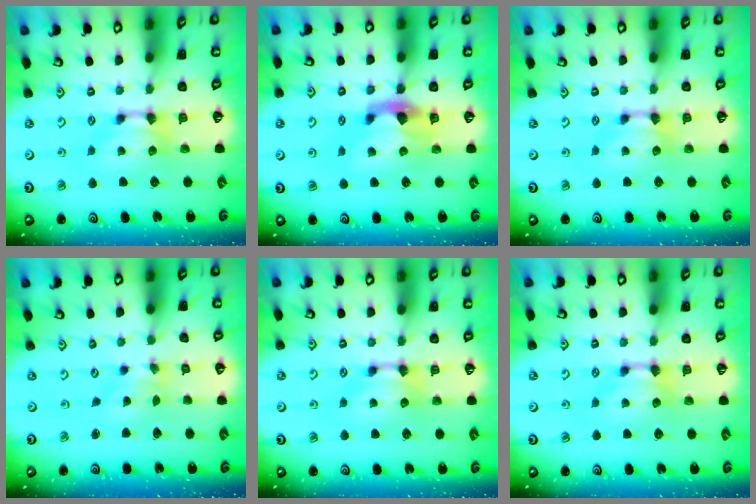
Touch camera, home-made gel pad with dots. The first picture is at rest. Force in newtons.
{"total": 2.7, "press": 2.4, "slide": 1.3}
{"total": 0.0}
{"total": 1.2, "press": 0.2, "slide": 1.1}
{"total": 0.0}
{"total": 0.0}